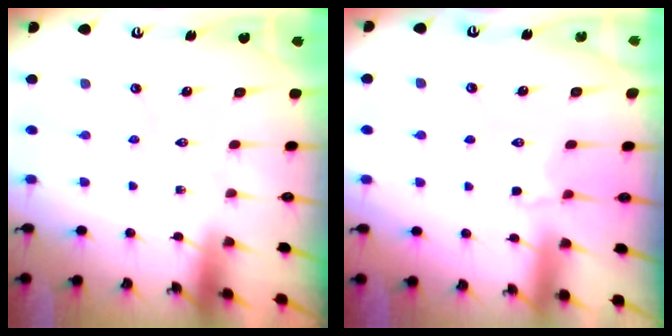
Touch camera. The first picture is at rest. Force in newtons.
{"total": 3.2, "press": 2.7, "slide": 1.8}